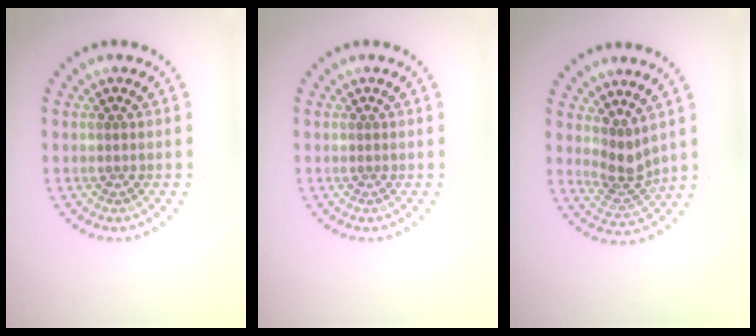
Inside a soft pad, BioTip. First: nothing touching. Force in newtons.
{"total": 0.0}
{"total": 2.8, "press": 2.1, "slide": 1.8}